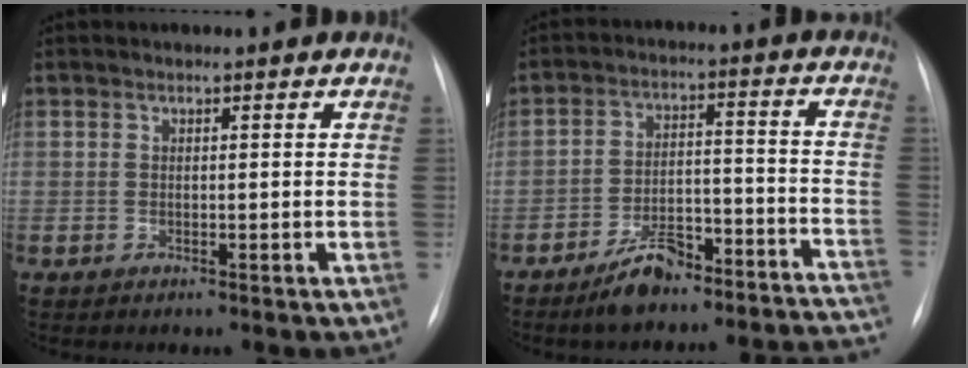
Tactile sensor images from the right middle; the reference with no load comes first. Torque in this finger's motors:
{"motor_torque": [0.97, -1.17, 0.63, 0.12]}